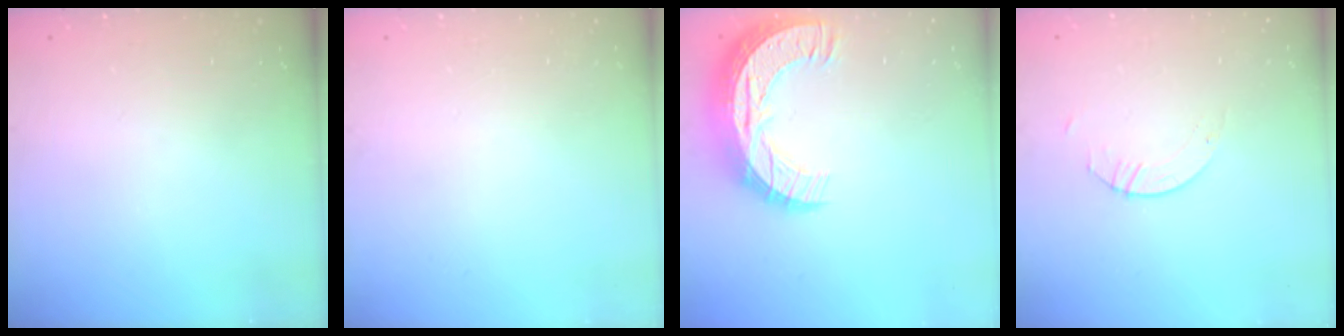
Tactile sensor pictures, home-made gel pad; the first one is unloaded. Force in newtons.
{"total": 0.0}
{"total": 16.4, "press": 16.4, "slide": 1.0}
{"total": 2.6, "press": 2.6, "slide": 0.2}